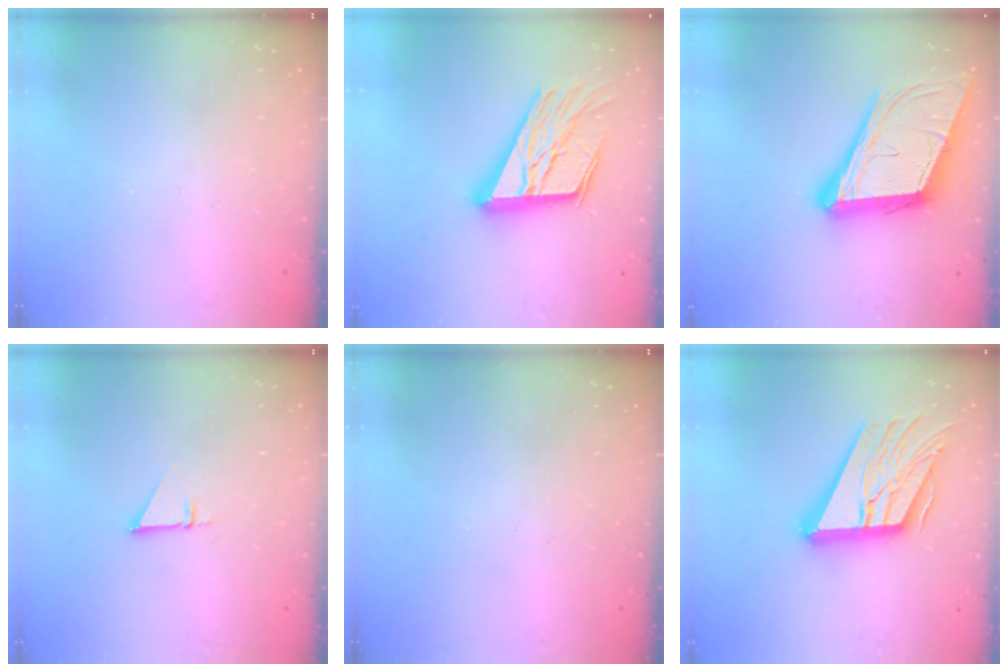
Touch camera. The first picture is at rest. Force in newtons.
{"total": 21.5, "press": 21.4, "slide": 2.2}
{"total": 20.2, "press": 19.8, "slide": 3.9}
{"total": 2.7, "press": 2.7, "slide": 0.2}
{"total": 0.0}
{"total": 20.3, "press": 20.3, "slide": 1.5}